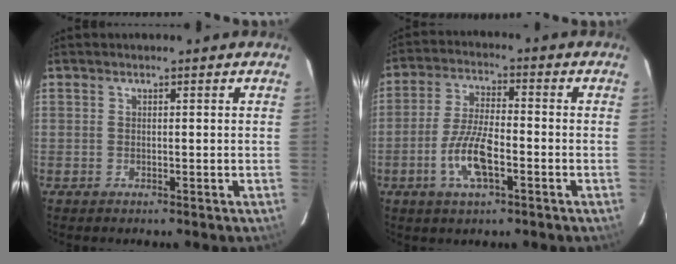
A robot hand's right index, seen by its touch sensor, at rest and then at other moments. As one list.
[{"total": 8.9, "force": [-3.5, 2.8, 7.7], "torque": [-0.160, -0.003, -0.066]}]